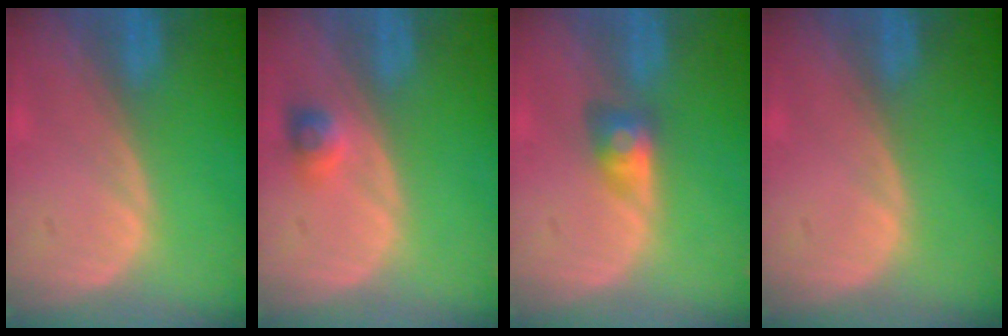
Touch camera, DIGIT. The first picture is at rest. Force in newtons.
{"total": 2.3, "press": 2.2, "slide": 0.3}
{"total": 3.1, "press": 2.7, "slide": 1.5}
{"total": 0.0}